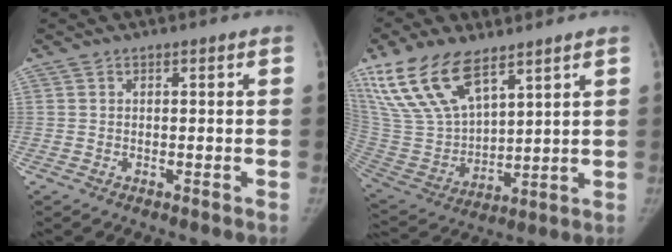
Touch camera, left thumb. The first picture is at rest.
{"total": 18.5, "force": [11.8, 8.6, 11.4], "torque": [-0.213, -0.046, 0.241]}